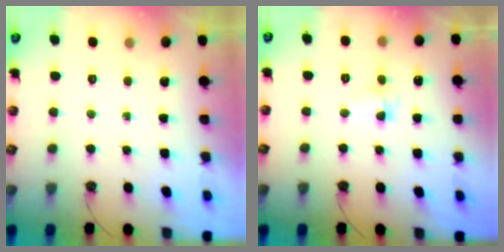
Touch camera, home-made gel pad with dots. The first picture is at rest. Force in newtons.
{"total": 3.6, "press": 3.4, "slide": 1.2}